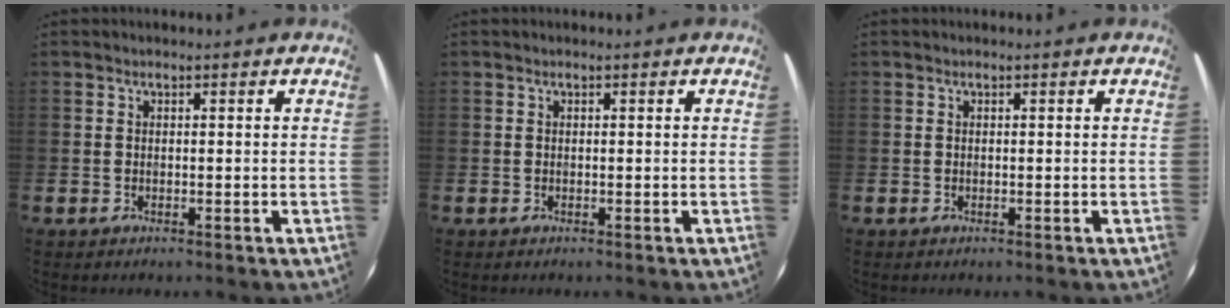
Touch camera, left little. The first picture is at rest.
{"total": 0.0}
{"total": 0.0}